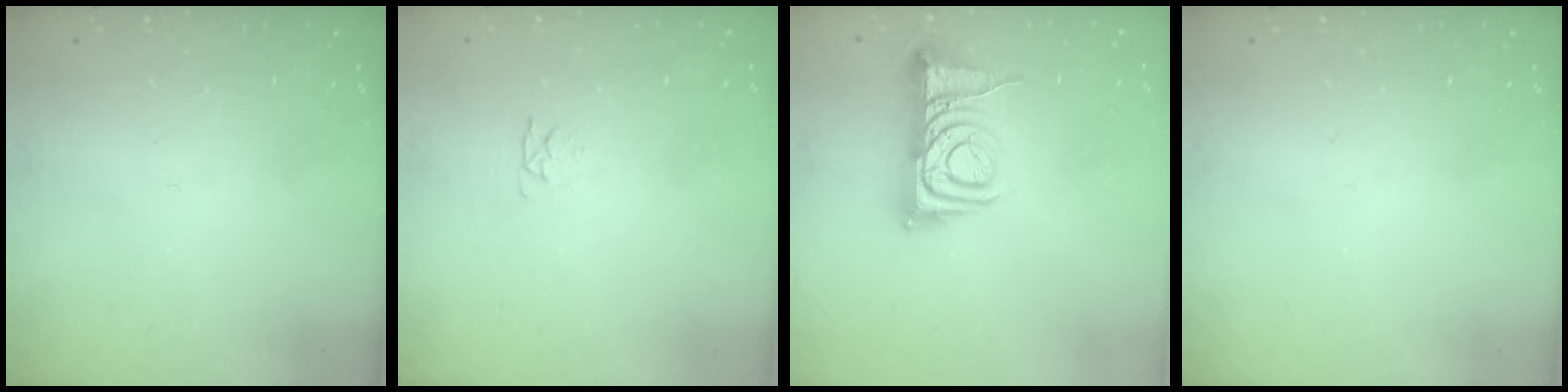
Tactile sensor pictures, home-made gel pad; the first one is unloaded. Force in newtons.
{"total": 3.4, "press": 3.3, "slide": 0.5}
{"total": 9.0, "press": 9.0, "slide": 1.2}
{"total": 0.0}